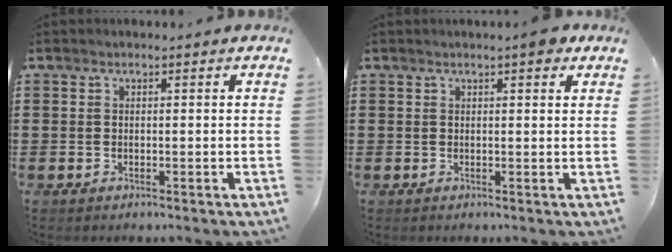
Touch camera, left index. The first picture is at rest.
{"total": 2.2, "force": [1.5, 0.4, 1.5], "torque": [-0.024, 0.002, 0.025]}